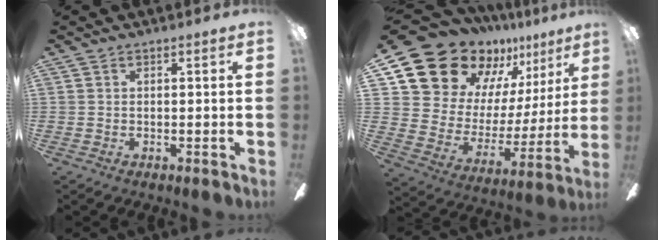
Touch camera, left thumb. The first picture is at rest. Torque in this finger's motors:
{"motor_torque": [1.67, 1.67, 1.38, -1.38, 0.25]}